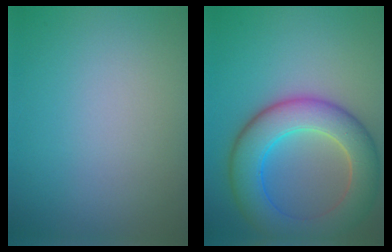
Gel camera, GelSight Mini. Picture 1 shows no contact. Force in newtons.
{"total": 8.3, "press": 8.2, "slide": 0.5}